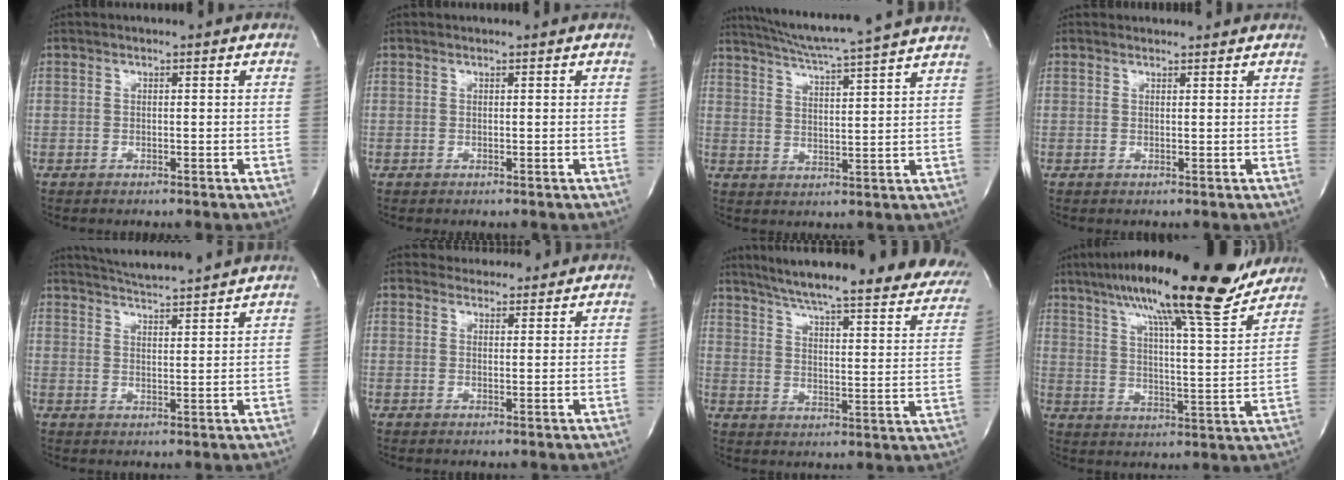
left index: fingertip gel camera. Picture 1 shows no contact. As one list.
[{"total": 0.0}, {"total": 16.7, "force": [15.0, -1.5, 7.1], "torque": [-0.130, -0.015, 0.205]}, {"total": 2.7, "force": [2.6, 0.7, 0.1], "torque": [-0.006, 0.012, 0.027]}, {"total": 11.0, "force": [10.4, -0.6, 3.5], "torque": [-0.068, 0.008, 0.145]}, {"total": 5.1, "force": [4.8, 1.8, 0.2], "torque": [0.000, 0.006, 0.056]}, {"total": 30.8, "force": [25.2, 4.5, 17.1], "torque": [-0.217, -0.055, 0.304]}, {"total": 23.7, "force": [18.8, 2.3, 14.3], "torque": [-0.235, 0.002, 0.266]}]